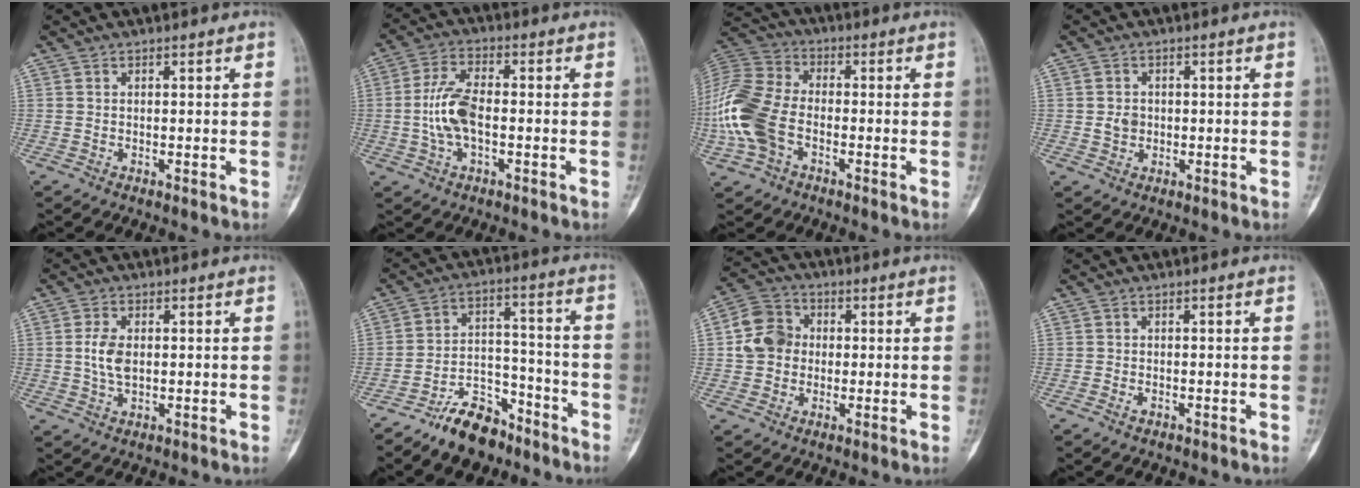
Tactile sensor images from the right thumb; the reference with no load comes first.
{"total": 8.9, "force": [-1.1, 4.2, 7.7], "torque": [-0.164, 0.018, -0.024]}
{"total": 17.4, "force": [-4.0, 11.4, 12.6], "torque": [-0.294, 0.022, -0.080]}
{"total": 3.1, "force": [-0.1, 2.7, 1.6], "torque": [-0.015, 0.003, 0.000]}
{"total": 5.0, "force": [0.4, 2.8, 4.1], "torque": [-0.086, -0.001, 0.007]}
{"total": 11.6, "force": [-8.8, 5.8, 4.8], "torque": [-0.056, 0.081, -0.156]}
{"total": 8.6, "force": [0.2, 7.4, 4.3], "torque": [-0.062, 0.019, -0.010]}
{"total": 1.0, "force": [-0.6, 0.6, 0.5], "torque": [-0.010, 0.006, -0.010]}